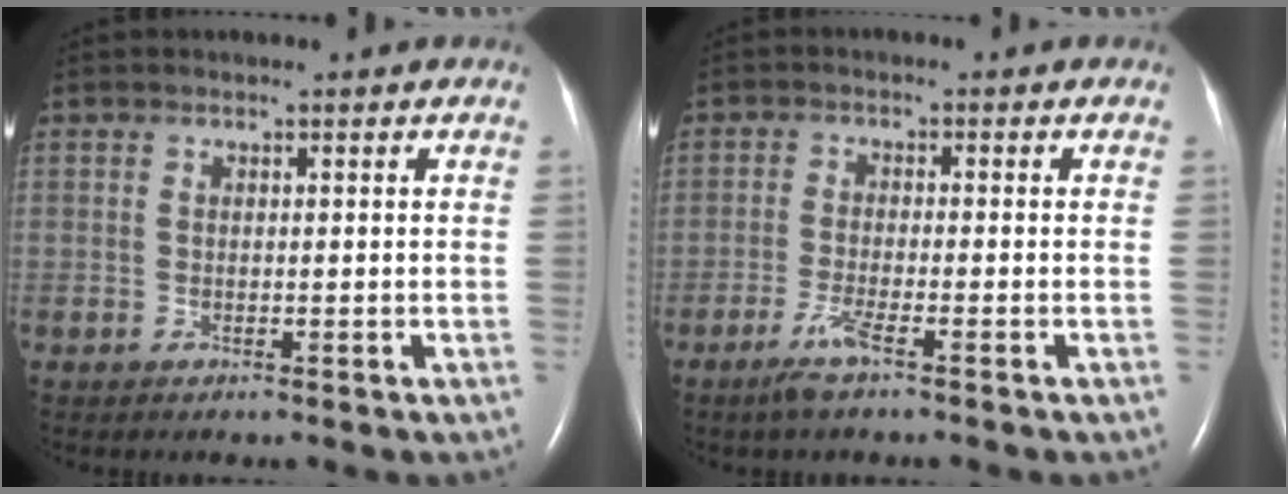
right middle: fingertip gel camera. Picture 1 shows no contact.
{"total": 3.5, "force": [-2.3, -0.1, 2.6], "torque": [-0.063, -0.009, -0.049]}